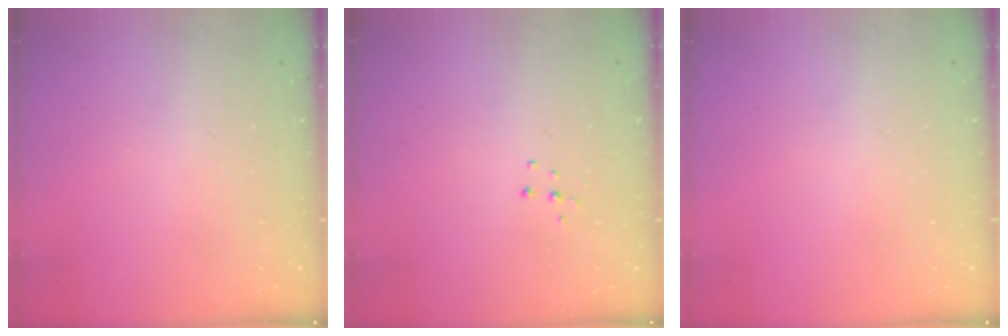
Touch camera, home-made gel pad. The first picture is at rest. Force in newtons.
{"total": 4.3, "press": 4.3, "slide": 0.3}
{"total": 0.0}